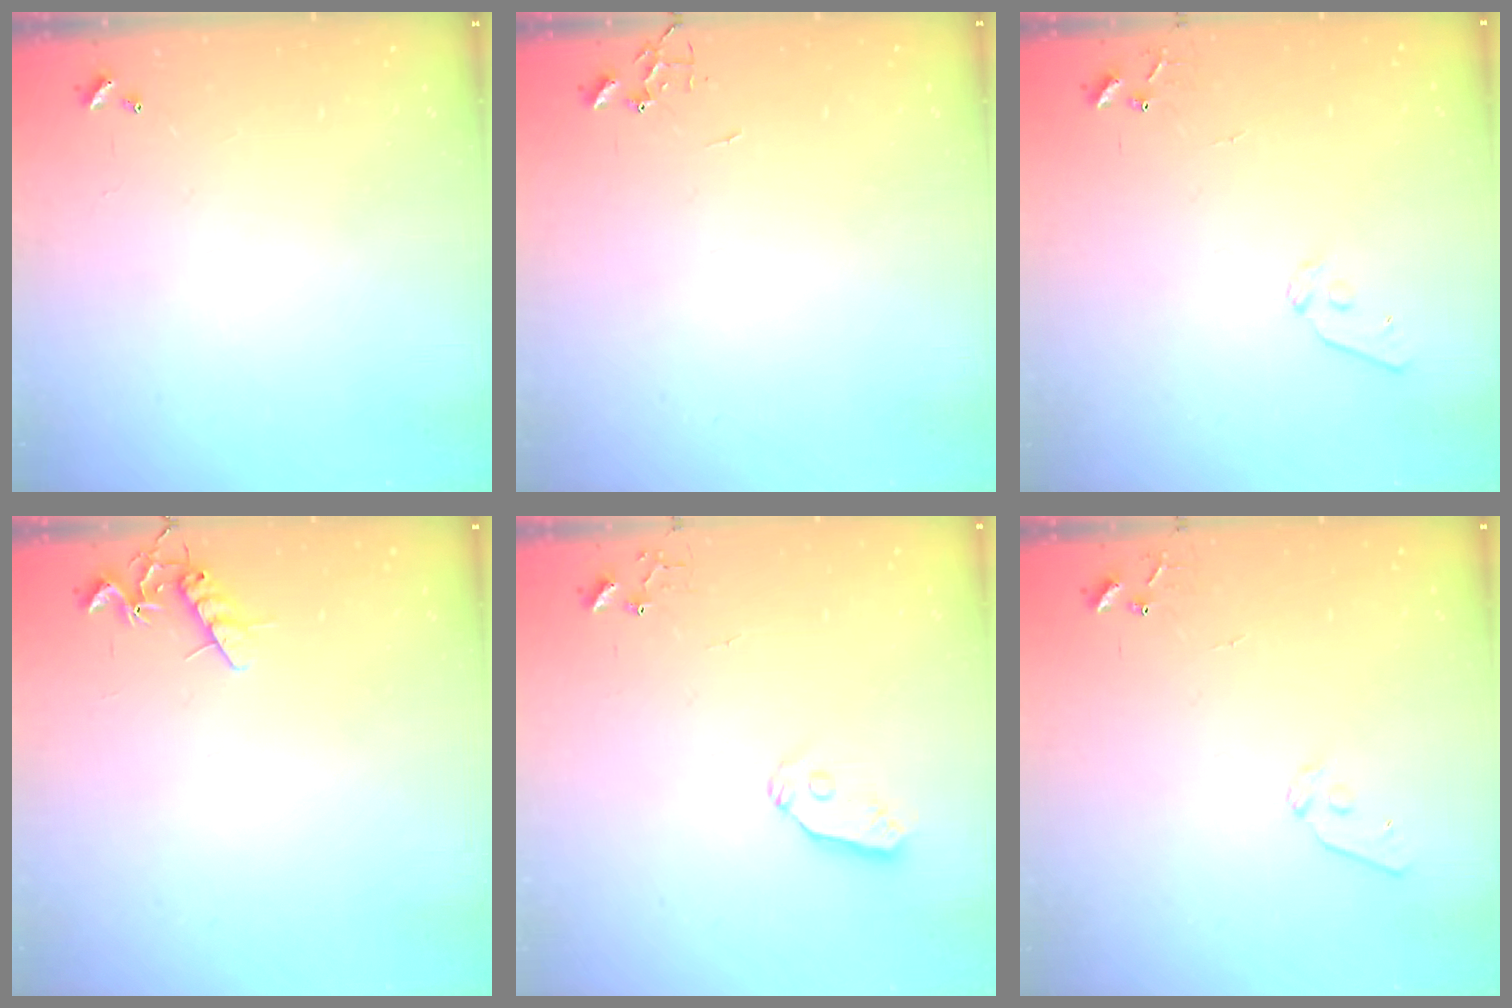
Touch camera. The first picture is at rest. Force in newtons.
{"total": 0.0}
{"total": 7.2, "press": 7.2, "slide": 0.5}
{"total": 8.0, "press": 8.0, "slide": 0.4}
{"total": 6.5, "press": 6.5, "slide": 0.2}
{"total": 7.2, "press": 7.2, "slide": 0.5}